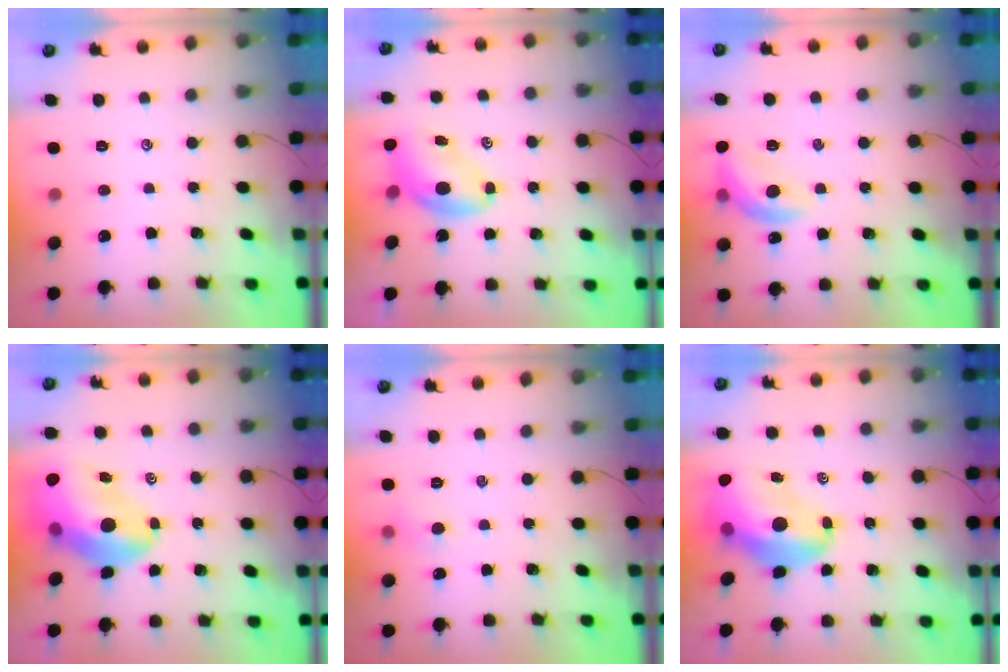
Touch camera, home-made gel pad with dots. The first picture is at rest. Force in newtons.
{"total": 7.9, "press": 7.7, "slide": 1.7}
{"total": 12.8, "press": 12.7, "slide": 1.4}
{"total": 17.0, "press": 16.4, "slide": 4.6}
{"total": 3.6, "press": 3.4, "slide": 1.2}
{"total": 16.6, "press": 16.0, "slide": 4.7}